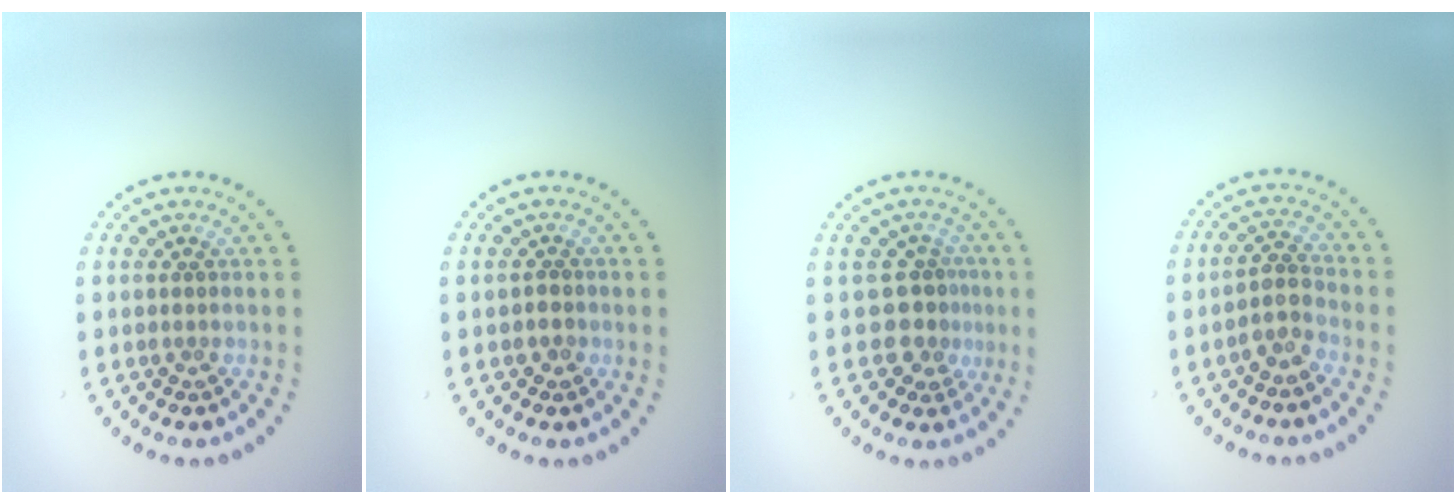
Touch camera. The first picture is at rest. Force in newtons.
{"total": 0.6, "press": 0.5, "slide": 0.3}
{"total": 2.4, "press": 1.8, "slide": 1.7}
{"total": 2.2, "press": 1.9, "slide": 1.1}